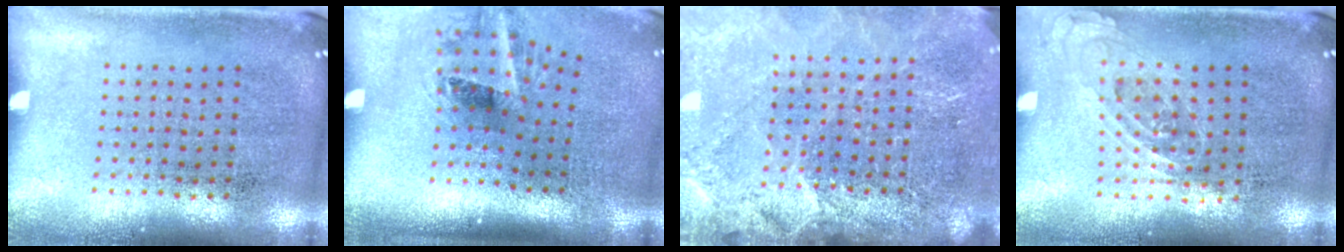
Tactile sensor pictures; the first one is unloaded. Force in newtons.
{"total": 1.6, "press": 1.2, "slide": 1.0}
{"total": 3.5, "press": 3.1, "slide": 1.5}
{"total": 0.8, "press": 0.7, "slide": 0.4}